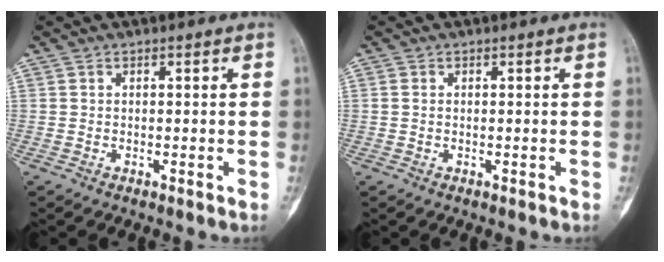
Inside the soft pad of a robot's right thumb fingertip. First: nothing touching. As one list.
[{"total": 0.6, "force": [-0.1, 0.4, 0.5], "torque": [-0.012, -0.001, -0.002]}]